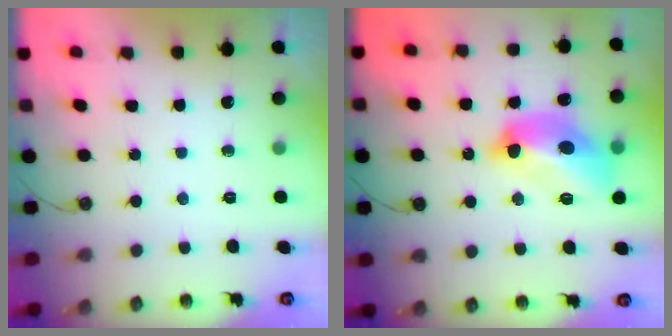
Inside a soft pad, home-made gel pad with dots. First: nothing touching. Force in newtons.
{"total": 11.1, "press": 11.1, "slide": 1.1}